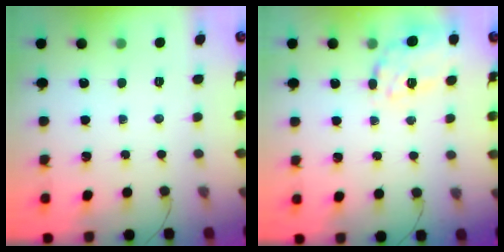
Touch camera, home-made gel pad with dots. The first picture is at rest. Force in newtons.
{"total": 17.7, "press": 17.5, "slide": 2.9}